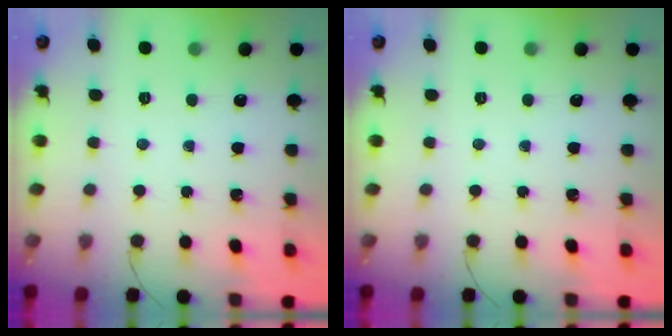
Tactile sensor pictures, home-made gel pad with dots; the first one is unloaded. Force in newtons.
{"total": 0.0}